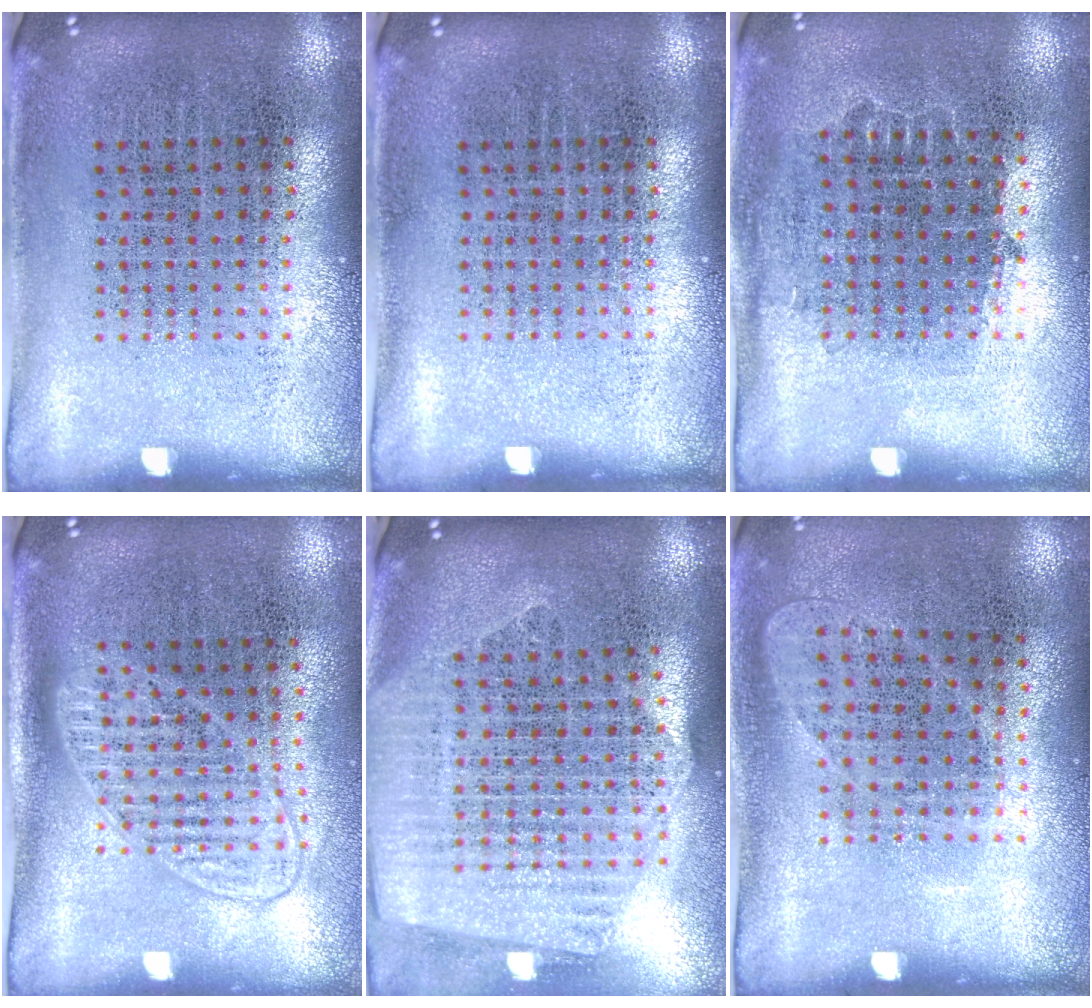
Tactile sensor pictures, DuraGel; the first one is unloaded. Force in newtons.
{"total": 0.0}
{"total": 0.8, "press": 0.7, "slide": 0.3}
{"total": 1.4, "press": 1.2, "slide": 0.7}
{"total": 2.5, "press": 2.2, "slide": 1.1}
{"total": 0.9, "press": 0.8, "slide": 0.4}